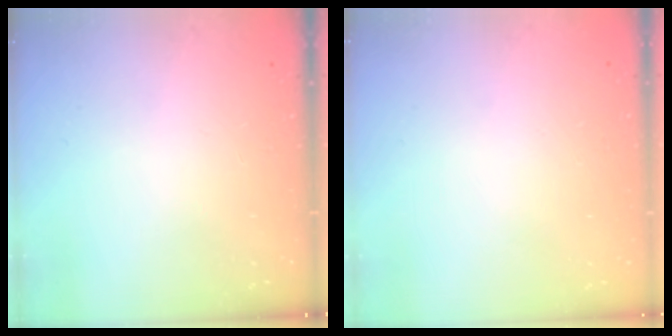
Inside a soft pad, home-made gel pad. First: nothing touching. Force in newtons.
{"total": 0.0}